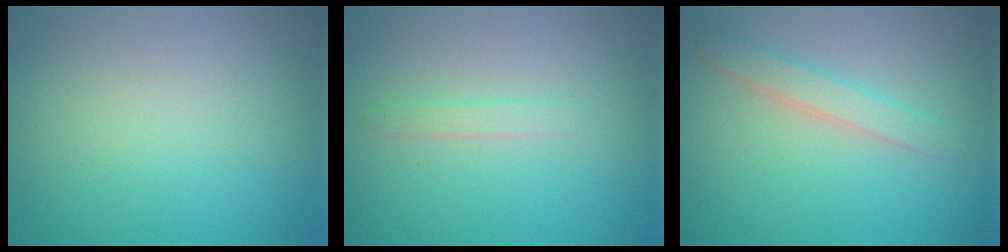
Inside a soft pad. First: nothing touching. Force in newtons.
{"total": 0.9, "press": 0.9, "slide": 0.1}
{"total": 2.1, "press": 2.1, "slide": 0.0}